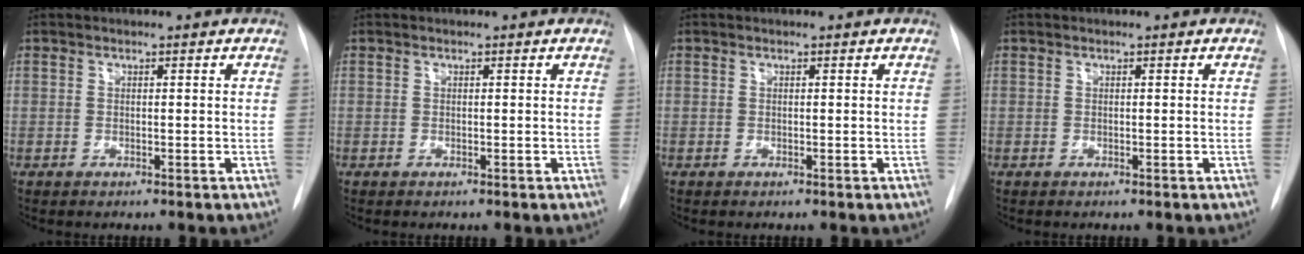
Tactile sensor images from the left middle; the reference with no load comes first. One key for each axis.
{"total": 0.0}
{"total": 0.0}
{"total": 0.0}